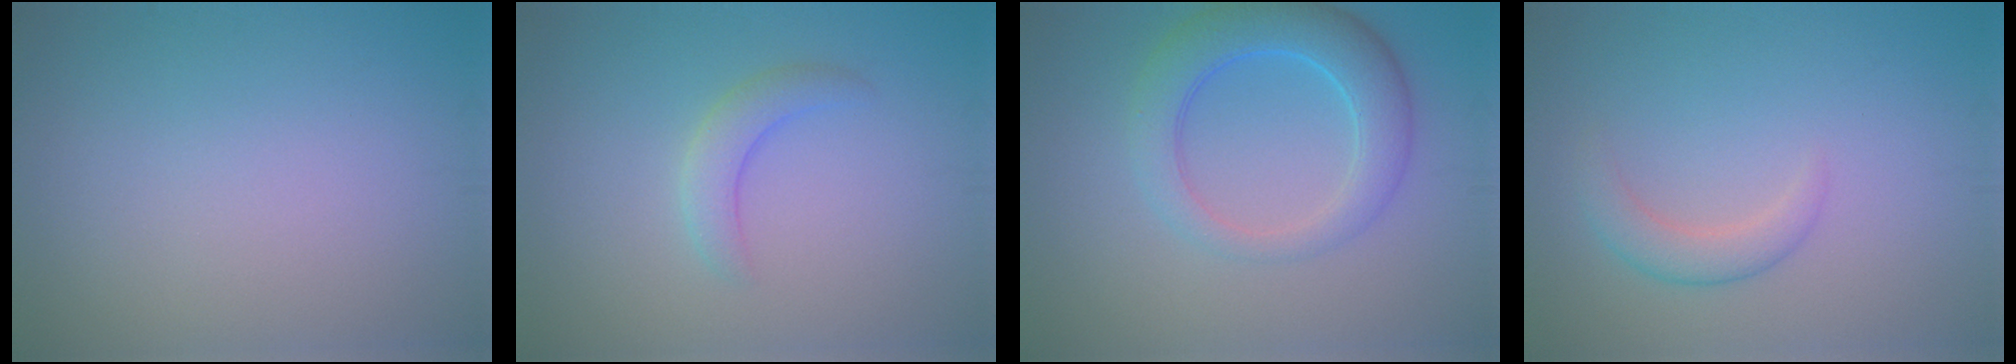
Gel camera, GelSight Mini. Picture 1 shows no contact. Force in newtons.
{"total": 2.3, "press": 2.2, "slide": 0.2}
{"total": 5.3, "press": 5.3, "slide": 0.2}
{"total": 2.3, "press": 2.2, "slide": 0.2}